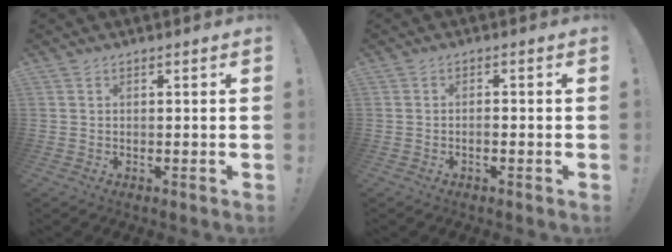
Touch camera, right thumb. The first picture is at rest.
{"total": 1.1, "force": [-0.6, 0.3, 0.8], "torque": [-0.013, 0.003, -0.011]}